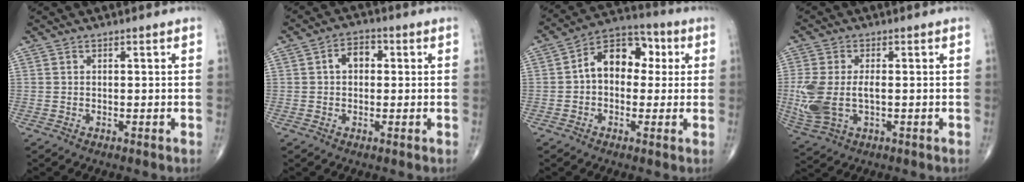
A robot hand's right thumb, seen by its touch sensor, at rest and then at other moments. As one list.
[{"total": 4.5, "force": [0.6, 3.2, 3.1], "torque": [-0.038, 0.015, 0.002]}, {"total": 11.5, "force": [1.3, 7.9, 8.2], "torque": [-0.095, 0.034, 0.007]}, {"total": 10.4, "force": [-0.8, 5.9, 8.5], "torque": [-0.214, -0.001, -0.006]}]